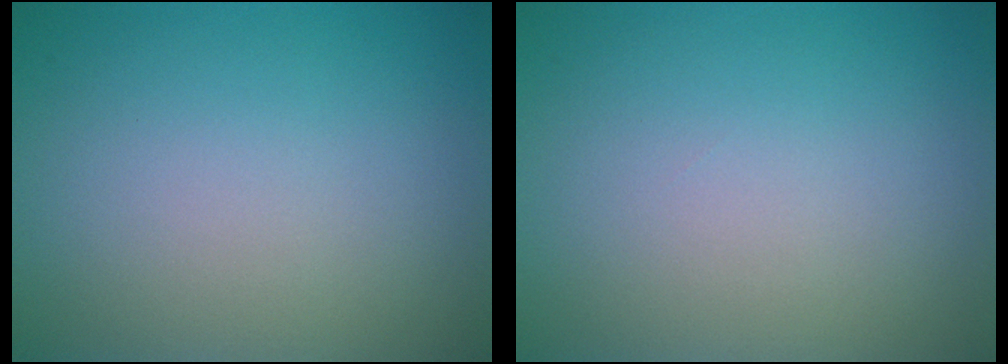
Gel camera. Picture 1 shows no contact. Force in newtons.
{"total": 0.0}